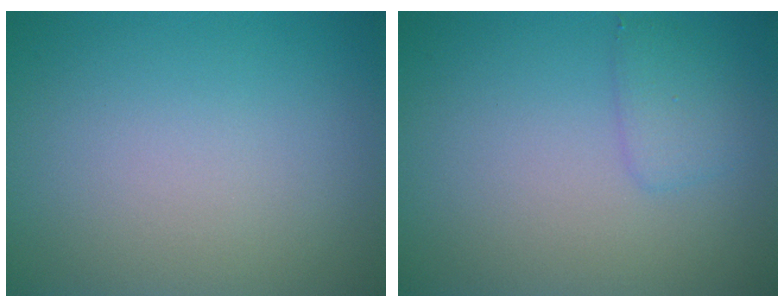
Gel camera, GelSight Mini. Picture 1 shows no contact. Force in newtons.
{"total": 1.7, "press": 1.7, "slide": 0.2}